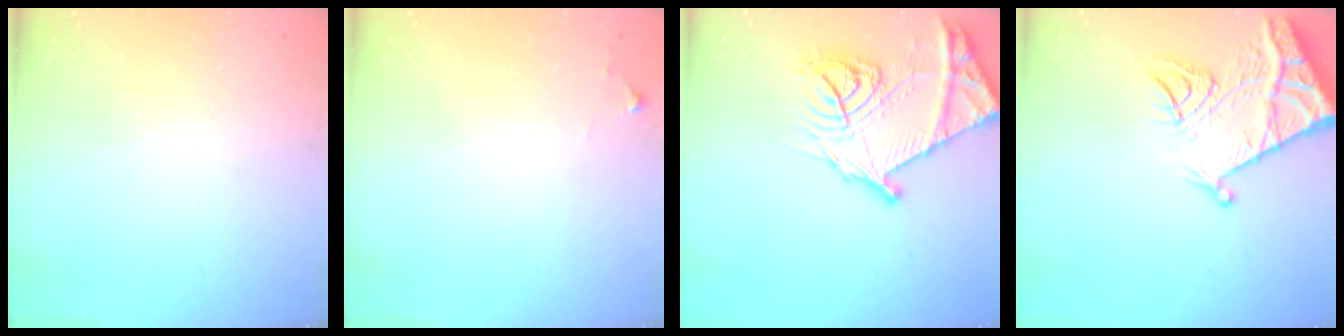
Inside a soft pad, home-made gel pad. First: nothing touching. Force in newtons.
{"total": 4.4, "press": 4.4, "slide": 0.7}
{"total": 22.2, "press": 22.1, "slide": 2.4}
{"total": 12.8, "press": 12.7, "slide": 1.2}